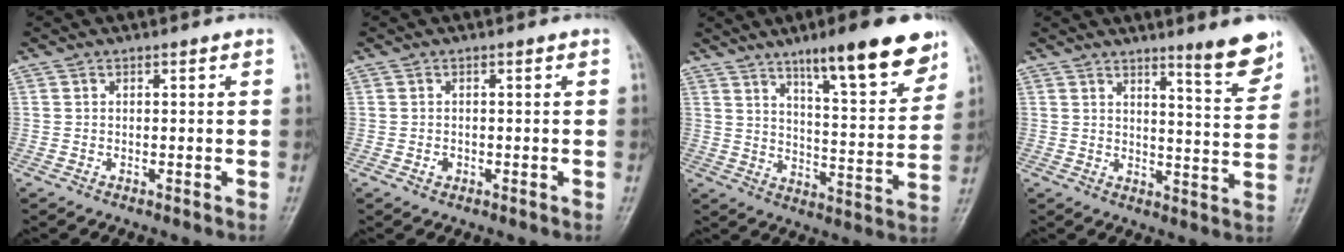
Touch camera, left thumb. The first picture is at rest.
{"total": 1.1, "force": [-0.4, 0.9, 0.5], "torque": [-0.005, 0.002, -0.005]}
{"total": 17.2, "force": [11.1, 3.6, 12.5], "torque": [-0.151, -0.060, 0.171]}
{"total": 8.3, "force": [6.0, 0.6, 5.7], "torque": [-0.069, -0.051, 0.087]}